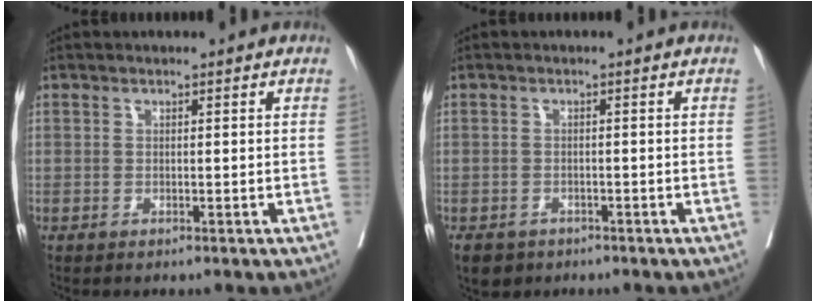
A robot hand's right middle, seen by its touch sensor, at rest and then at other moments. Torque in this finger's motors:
{"motor_torque": [0.43, -0.52, 0.14, 0.01]}